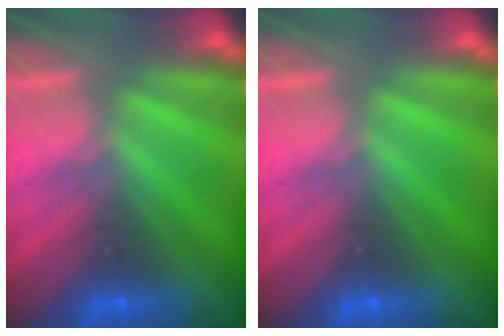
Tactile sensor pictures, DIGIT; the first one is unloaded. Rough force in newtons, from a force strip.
{"total": 0.0}